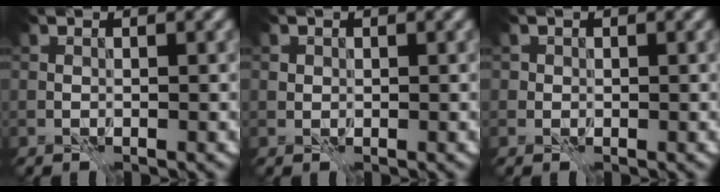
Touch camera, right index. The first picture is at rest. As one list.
[{"total": 0.6, "force": [0.1, 0.6, -0.1], "torque": [0.002, 0.001, 0.000]}, {"total": 0.6, "force": [-0.1, 0.6, -0.1], "torque": [0.003, 0.002, -0.003]}]